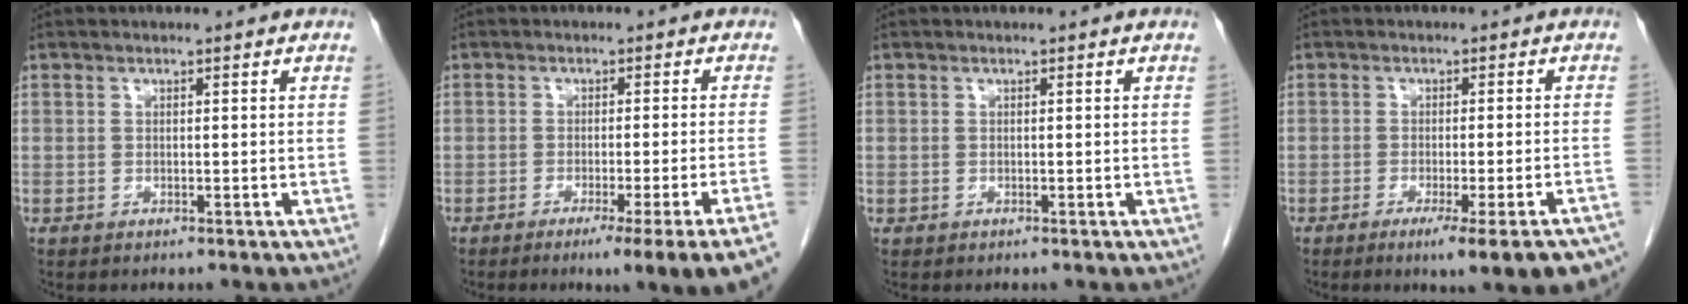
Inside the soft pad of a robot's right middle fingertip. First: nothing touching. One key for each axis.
{"total": 11.3, "fx": -7.6, "fy": -2.0, "fz": 8.1, "tx": -0.063, "ty": -0.014, "tz": -0.099}
{"total": 0.0}
{"total": 12.6, "fx": -9.6, "fy": 0.4, "fz": 8.1, "tx": -0.054, "ty": -0.009, "tz": -0.122}